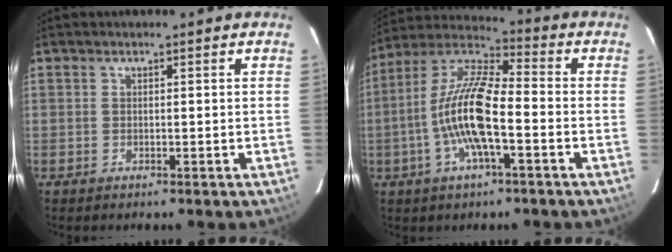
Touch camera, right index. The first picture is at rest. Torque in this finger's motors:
{"motor_torque": [1.85, -0.29, 1.05, 0.21]}